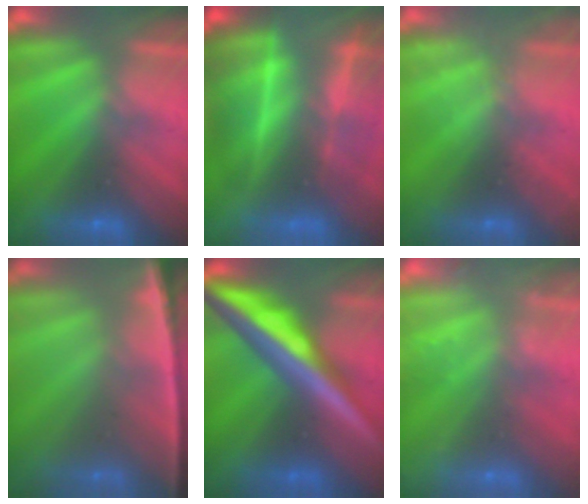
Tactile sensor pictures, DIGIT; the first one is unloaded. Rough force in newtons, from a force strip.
{"total": 8.9}
{"total": 2.2}
{"total": 6.5}
{"total": 6.1}
{"total": 2.4}